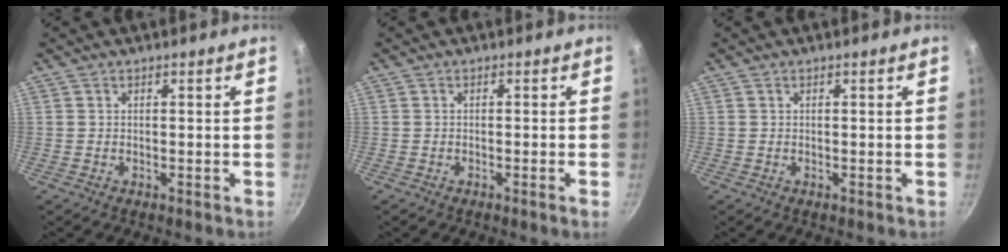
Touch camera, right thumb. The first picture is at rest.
{"total": 1.3, "force": [-0.6, -0.3, 1.1], "torque": [-0.028, 0.003, -0.009]}
{"total": 0.0}